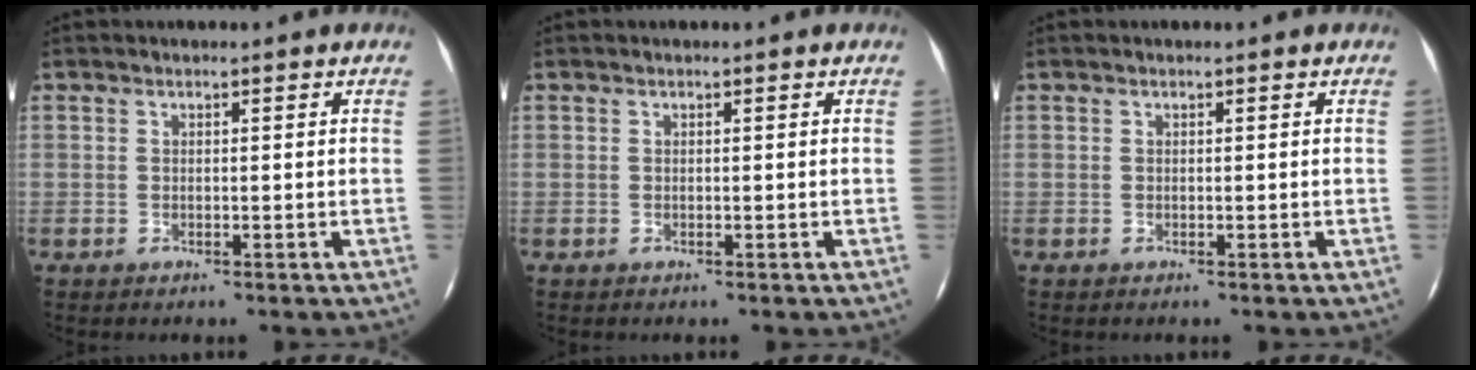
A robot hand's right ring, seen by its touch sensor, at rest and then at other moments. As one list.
[{"total": 0.0}, {"total": 0.0}]